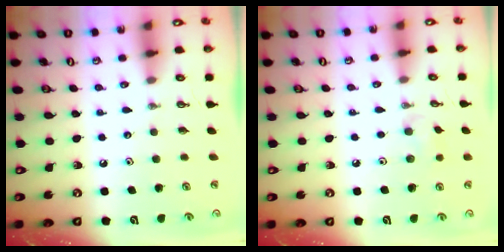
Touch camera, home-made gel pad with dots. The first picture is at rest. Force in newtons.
{"total": 6.5, "press": 6.1, "slide": 2.2}